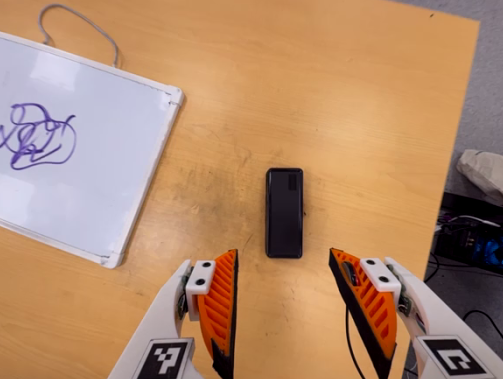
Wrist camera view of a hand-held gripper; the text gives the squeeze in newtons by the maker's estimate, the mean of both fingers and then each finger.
{"total": 0.0}